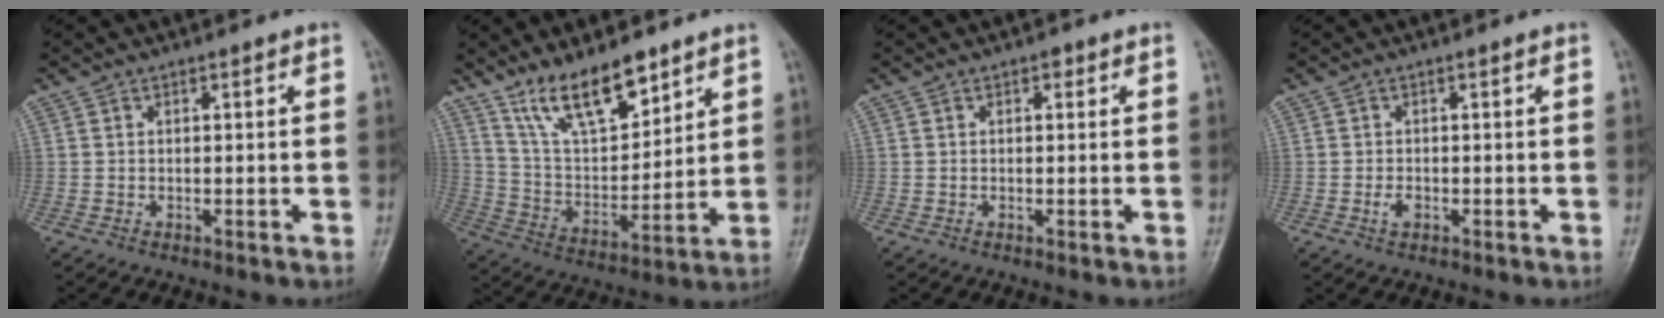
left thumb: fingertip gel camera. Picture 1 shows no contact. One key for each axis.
{"total": 14.0, "fx": 10.1, "fy": 5.3, "fz": 8.1, "tx": -0.111, "ty": -0.063, "tz": 0.198}
{"total": 0.9, "fx": 0.4, "fy": 0.6, "fz": 0.6, "tx": 0.001, "ty": 0.001, "tz": 0.002}
{"total": 1.5, "fx": -0.5, "fy": 0.9, "fz": 1.1, "tx": -0.021, "ty": 0.001, "tz": -0.010}